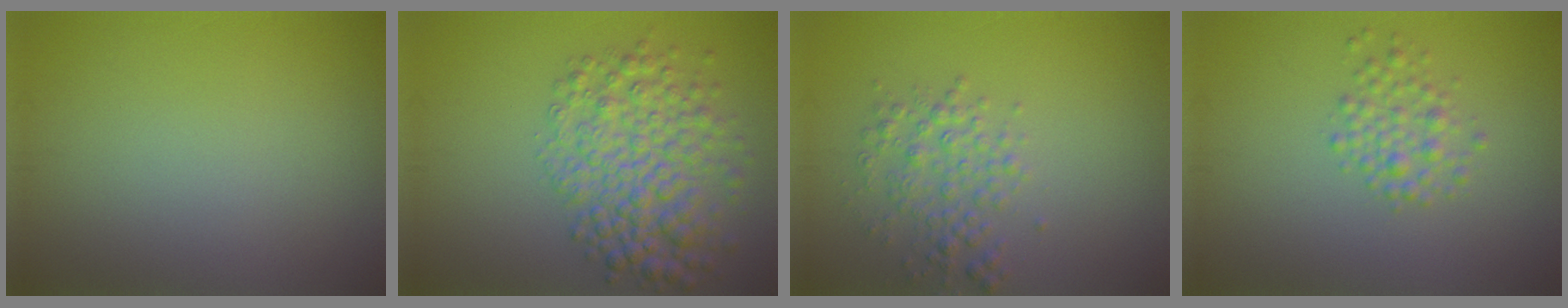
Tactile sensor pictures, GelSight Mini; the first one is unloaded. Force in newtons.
{"total": 6.3, "press": 6.2, "slide": 0.2}
{"total": 2.8, "press": 2.8, "slide": 0.0}
{"total": 2.2, "press": 2.2, "slide": 0.1}